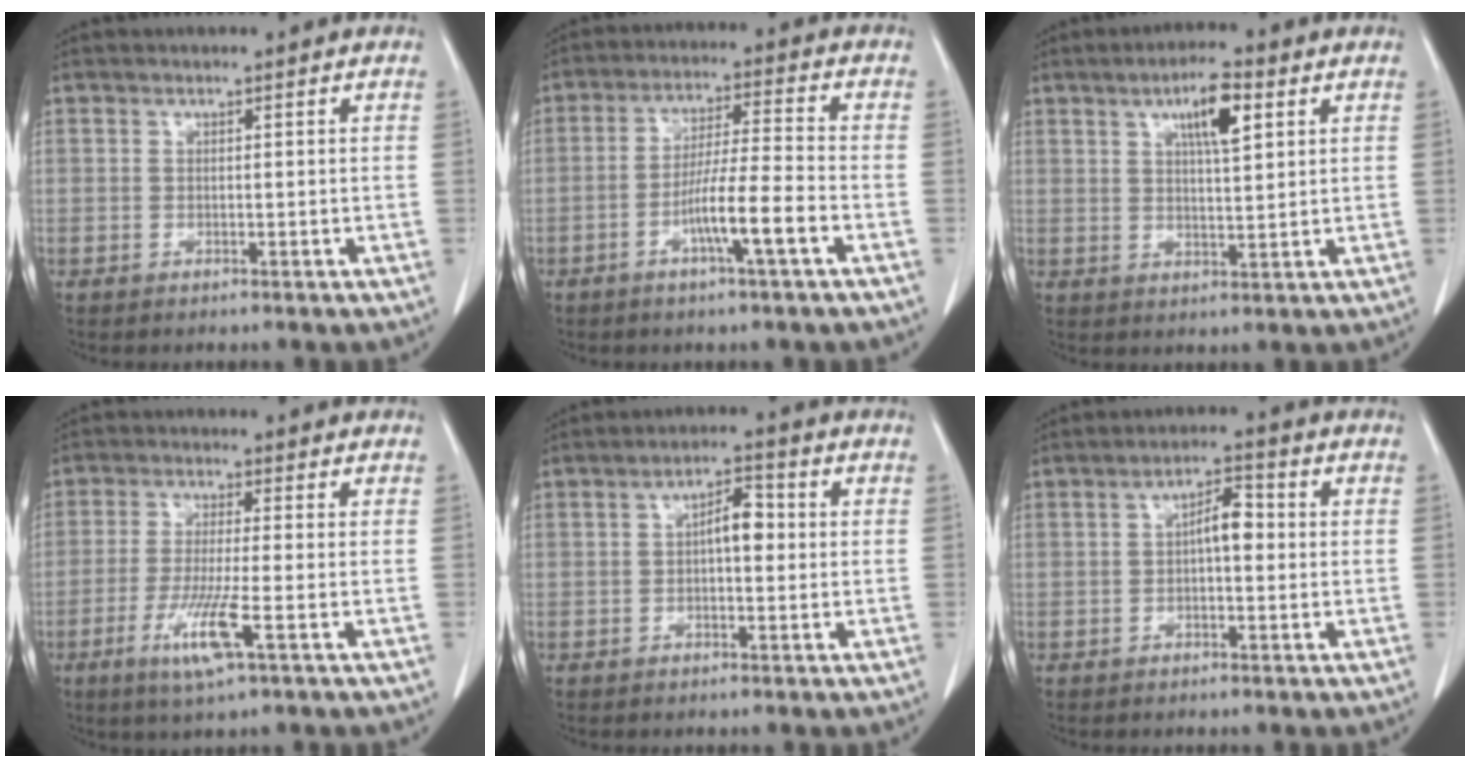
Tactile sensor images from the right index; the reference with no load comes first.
{"total": 8.5, "force": [-3.6, -0.2, 7.7], "torque": [-0.140, 0.000, -0.066]}
{"total": 6.8, "force": [3.1, 1.3, 5.9], "torque": [-0.101, 0.004, 0.050]}
{"total": 7.3, "force": [-3.0, -0.1, 6.7], "torque": [-0.132, -0.020, -0.057]}
{"total": 4.4, "force": [0.2, 1.6, 4.1], "torque": [-0.067, 0.015, 0.002]}
{"total": 4.3, "force": [0.1, 1.5, 4.0], "torque": [-0.067, 0.016, -0.001]}